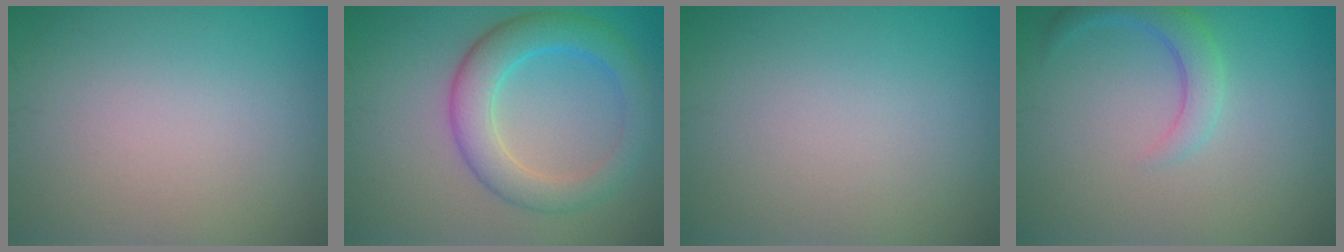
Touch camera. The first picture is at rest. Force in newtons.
{"total": 5.5, "press": 5.5, "slide": 0.3}
{"total": 0.0}
{"total": 2.8, "press": 2.8, "slide": 0.4}